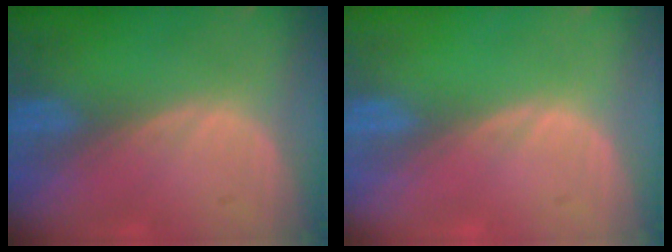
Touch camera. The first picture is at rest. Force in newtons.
{"total": 0.0}